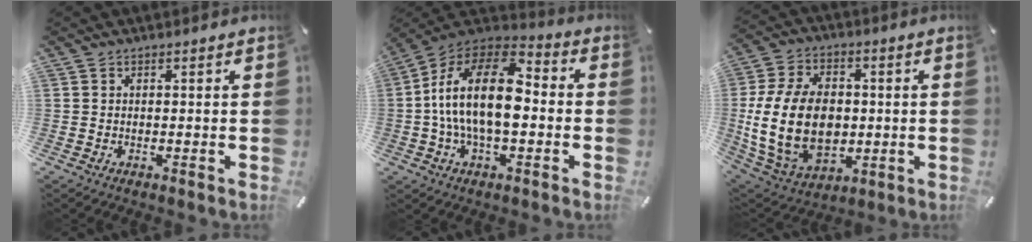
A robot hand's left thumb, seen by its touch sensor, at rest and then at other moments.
{"total": 19.2, "force": [-0.5, 10.5, 16.1], "torque": [-0.317, 0.004, -0.012]}
{"total": 20.6, "force": [-0.9, 14.9, 14.1], "torque": [-0.304, 0.001, -0.011]}